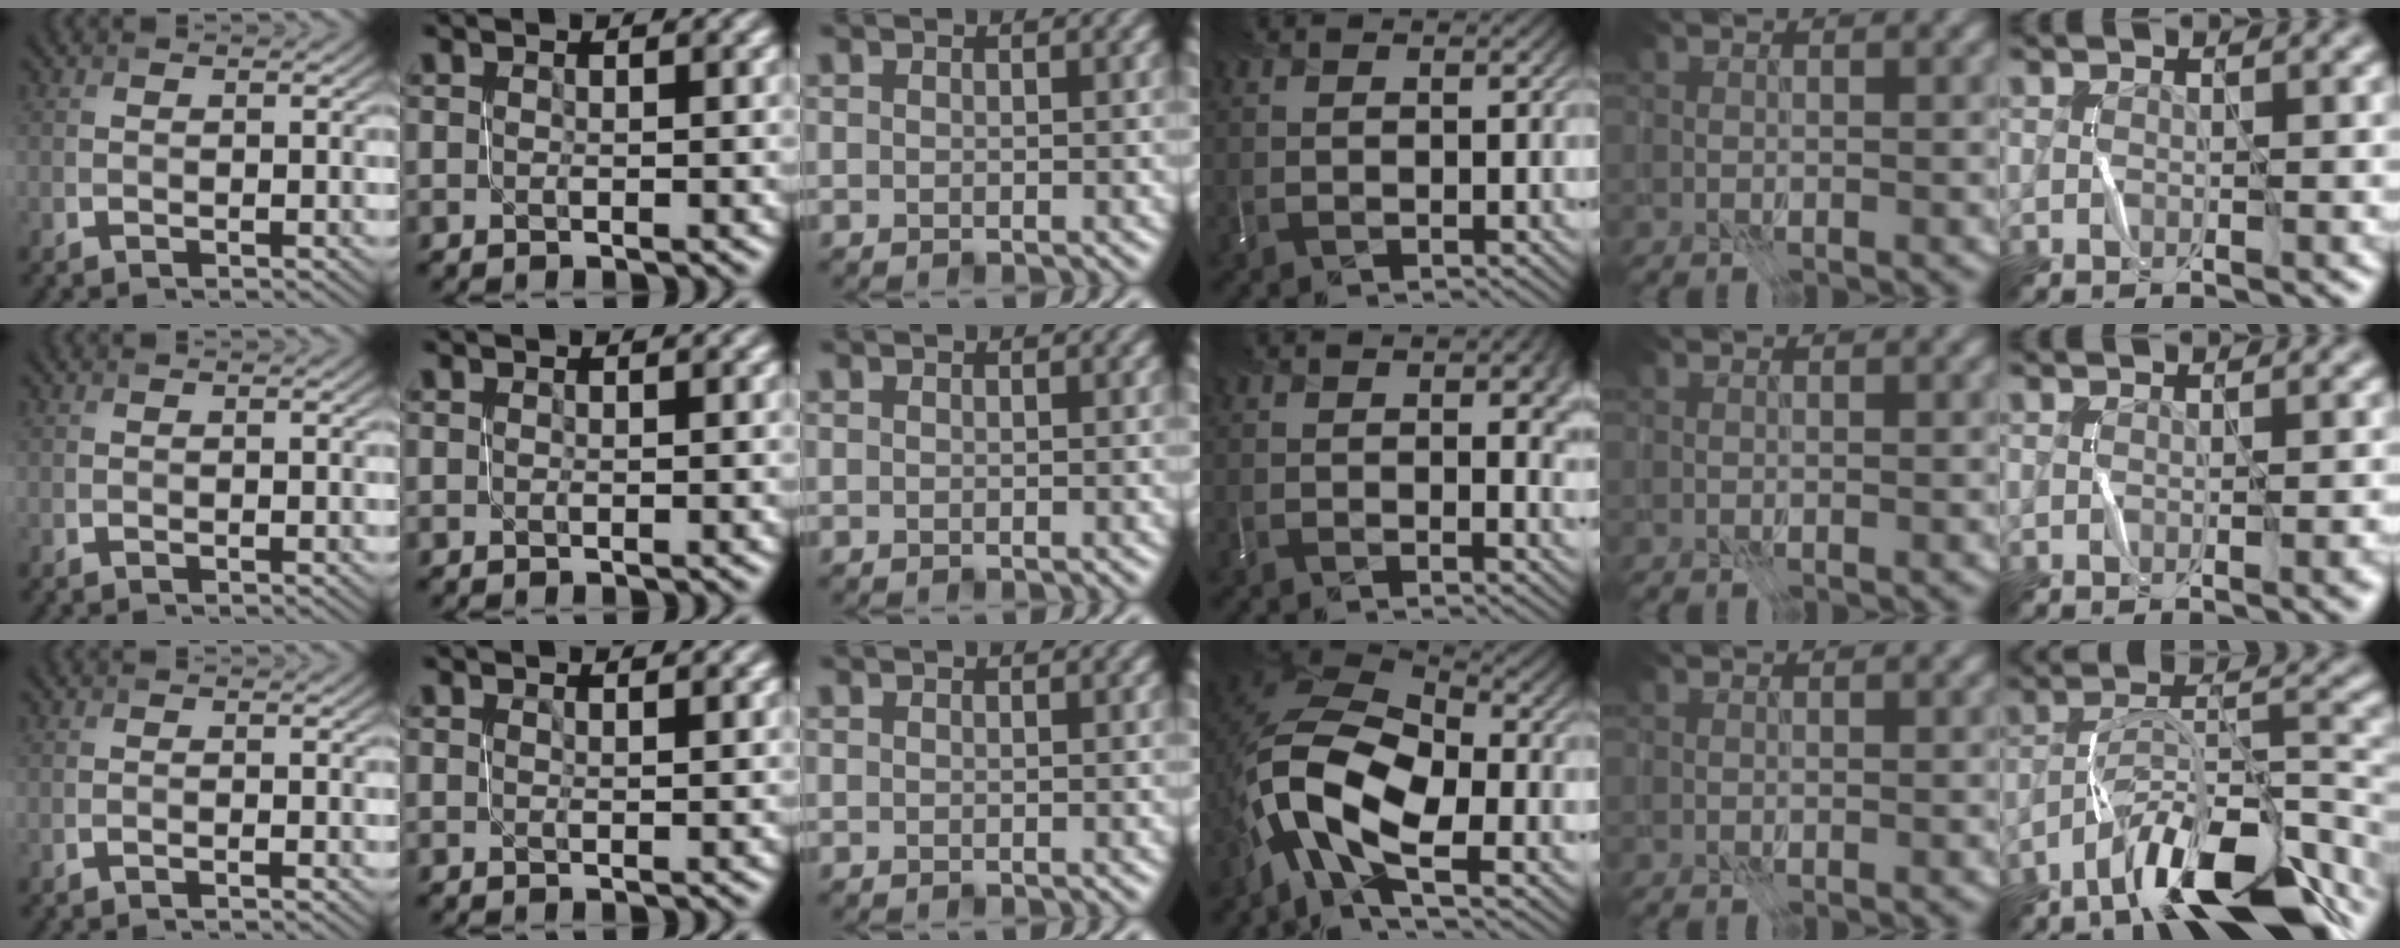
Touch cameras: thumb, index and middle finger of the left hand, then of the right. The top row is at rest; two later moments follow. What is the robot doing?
{"motion": "open", "object": "stapler"}